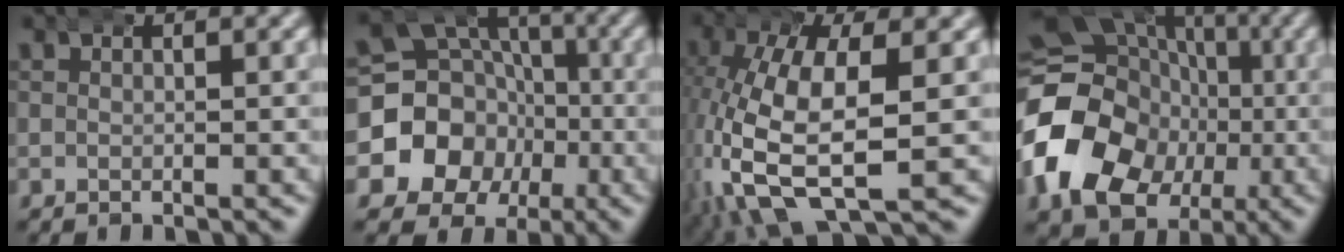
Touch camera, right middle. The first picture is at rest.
{"total": 16.7, "force": [-2.4, 15.4, 6.2], "torque": [-0.139, -0.053, -0.043]}
{"total": 10.7, "force": [-1.8, 6.4, 8.4], "torque": [-0.196, -0.041, -0.009]}
{"total": 18.2, "force": [-2.1, 15.9, 8.6], "torque": [-0.185, -0.041, -0.041]}